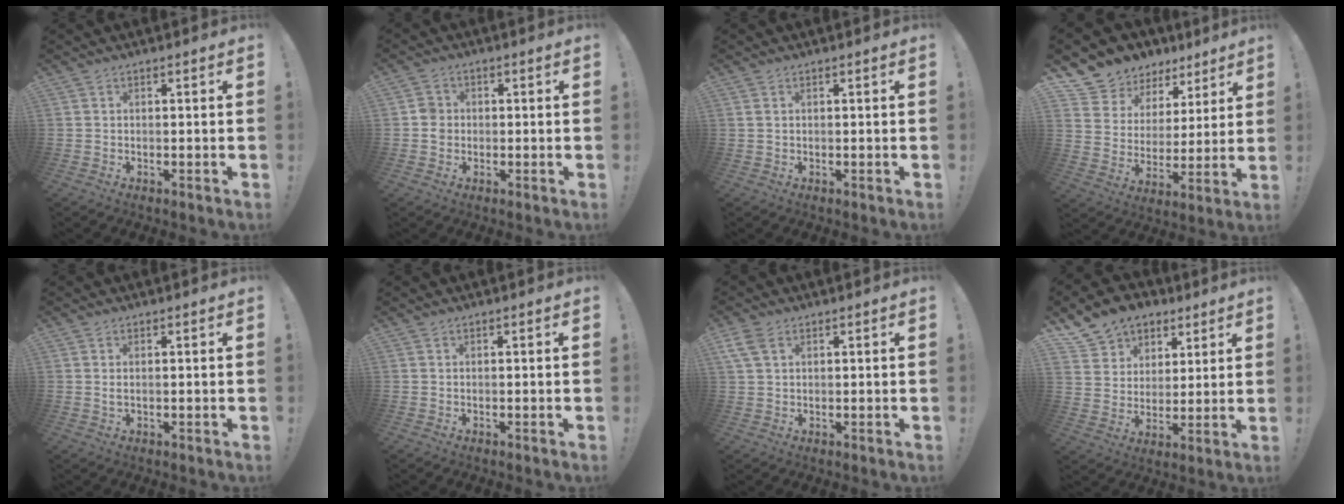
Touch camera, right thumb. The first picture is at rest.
{"total": 4.1, "force": [-0.3, 3.8, 1.5], "torque": [-0.020, 0.011, -0.004]}
{"total": 0.8, "force": [0.5, 0.4, 0.5], "torque": [-0.017, 0.004, 0.011]}
{"total": 9.4, "force": [6.8, 6.4, 0.8], "torque": [-0.023, -0.062, 0.132]}
{"total": 1.2, "force": [0.4, 0.1, 1.2], "torque": [-0.020, -0.002, 0.005]}
{"total": 0.0}
{"total": 5.0, "force": [2.4, 2.9, 3.3], "torque": [-0.065, 0.001, 0.051]}
{"total": 11.9, "force": [7.4, 8.8, 3.2], "torque": [-0.052, -0.049, 0.145]}